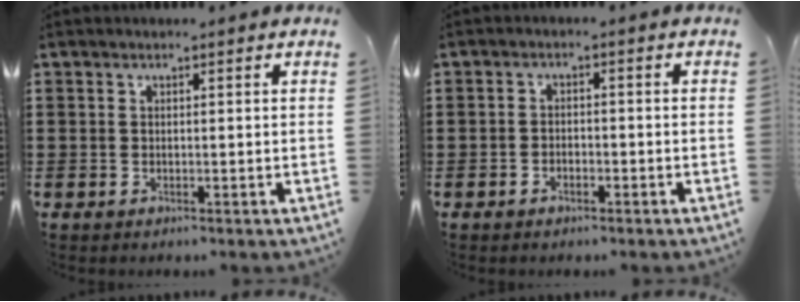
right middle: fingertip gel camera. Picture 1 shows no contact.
{"total": 1.7, "force": [-1.4, 0.8, 0.5], "torque": [-0.012, 0.001, -0.029]}